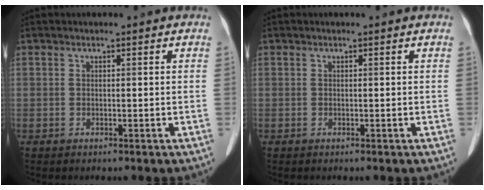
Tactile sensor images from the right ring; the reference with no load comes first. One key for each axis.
{"total": 0.0}